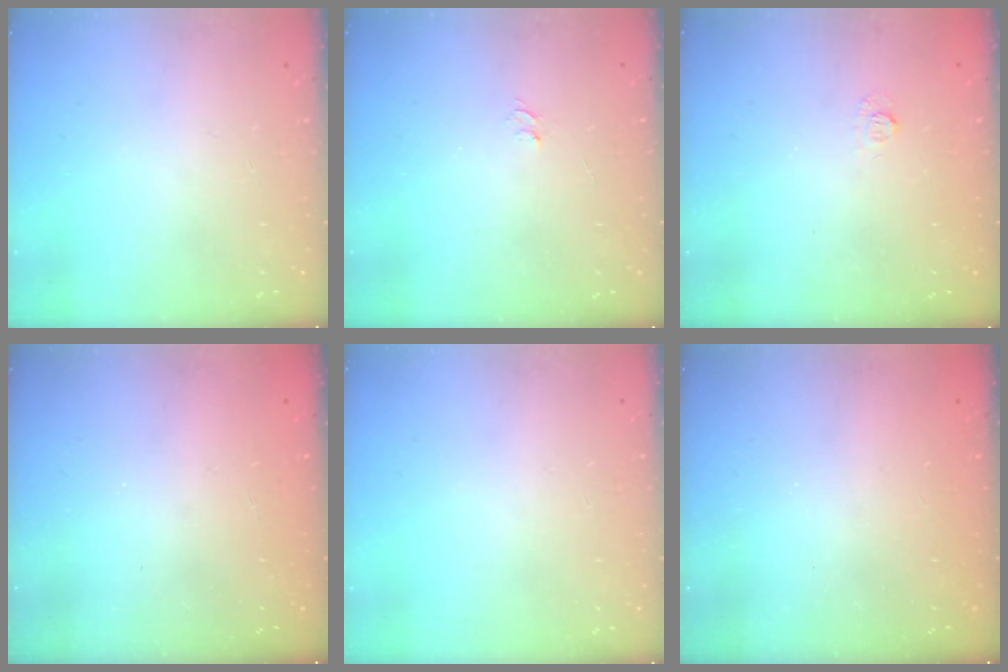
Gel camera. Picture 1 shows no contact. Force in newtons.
{"total": 3.5, "press": 3.4, "slide": 0.4}
{"total": 2.7, "press": 2.5, "slide": 0.9}
{"total": 2.3, "press": 2.2, "slide": 0.8}
{"total": 0.0}
{"total": 2.4, "press": 2.3, "slide": 0.8}